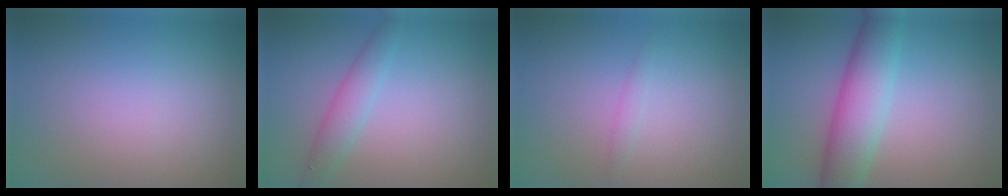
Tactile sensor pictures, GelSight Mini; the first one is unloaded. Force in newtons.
{"total": 2.4, "press": 2.4, "slide": 0.1}
{"total": 0.7, "press": 0.7, "slide": 0.0}
{"total": 6.4, "press": 6.4, "slide": 0.1}